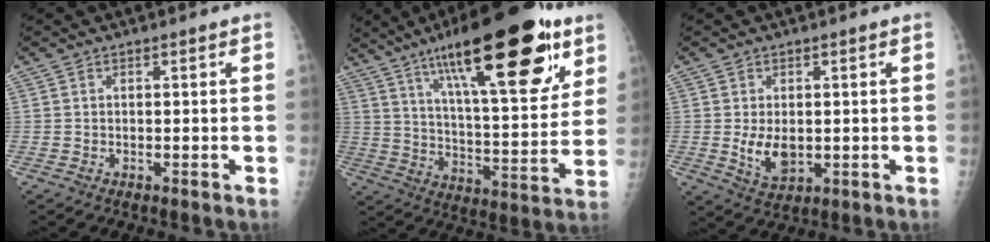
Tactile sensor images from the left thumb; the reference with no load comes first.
{"total": 29.2, "force": [16.2, 8.6, 22.7], "torque": [-0.323, -0.039, 0.258]}
{"total": 6.0, "force": [-0.3, 3.9, 4.6], "torque": [-0.069, -0.012, 0.007]}